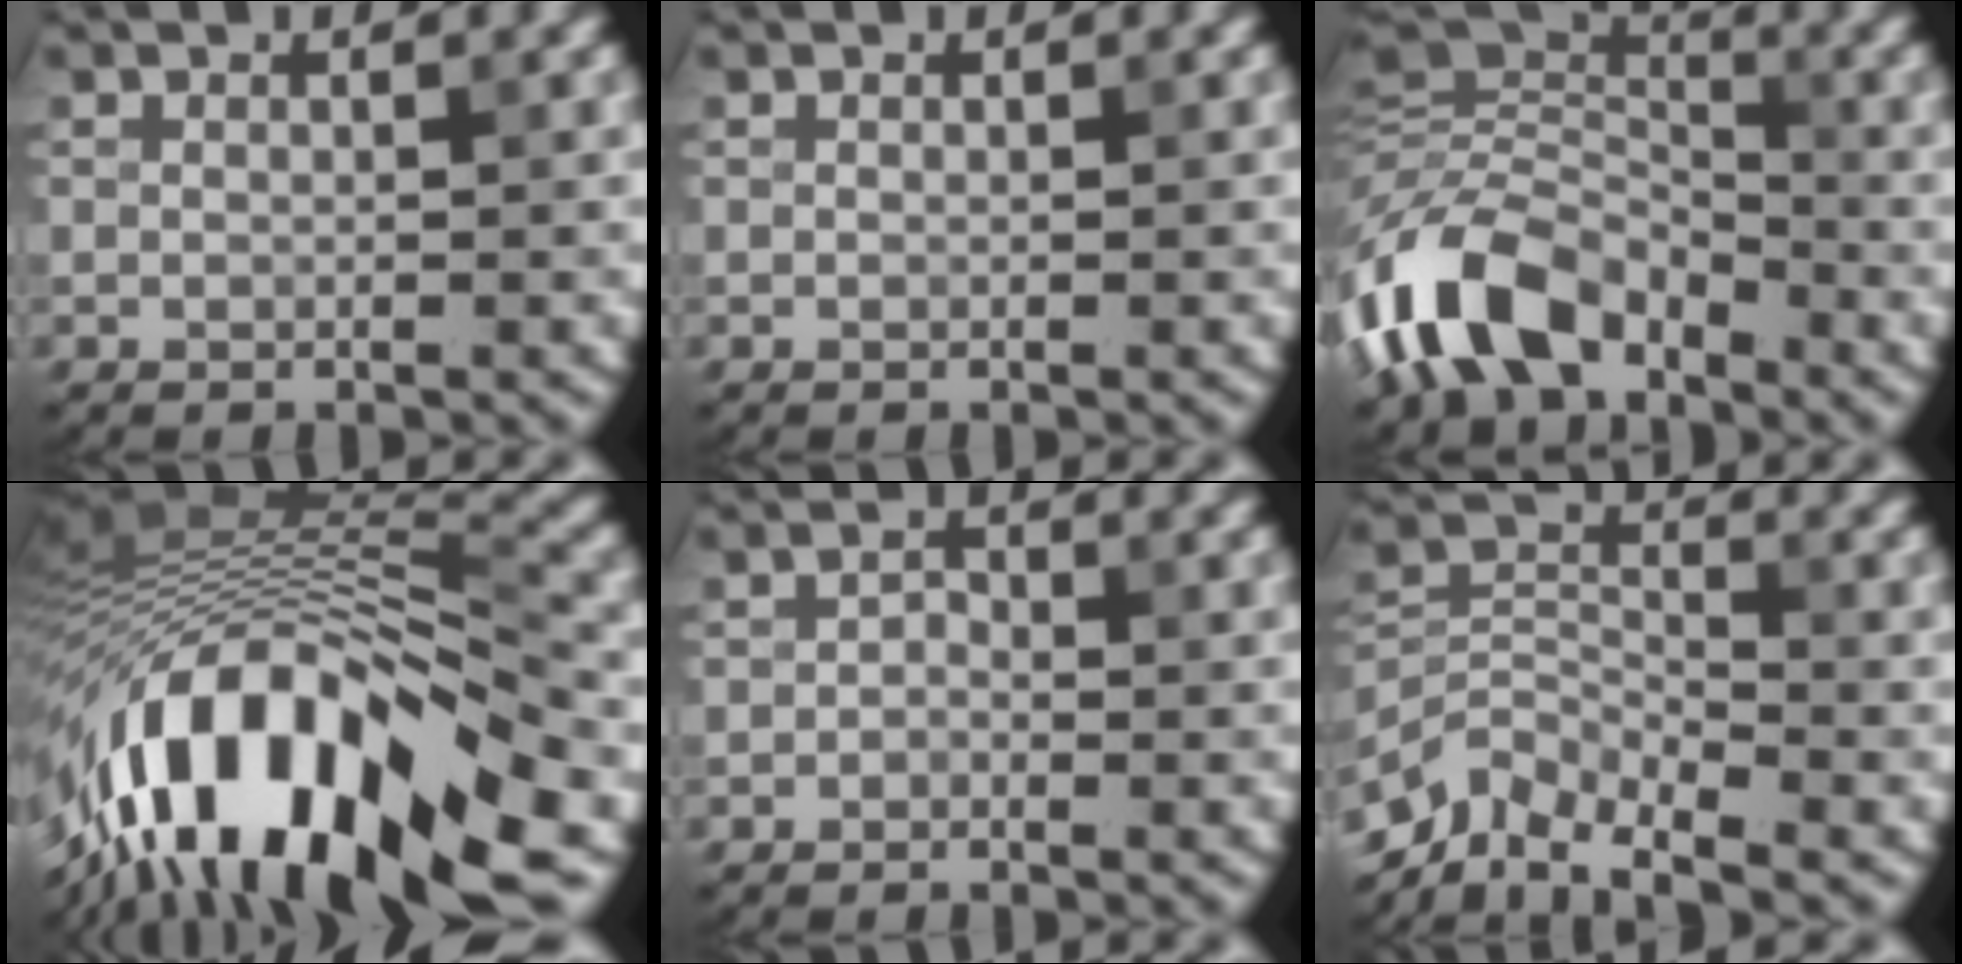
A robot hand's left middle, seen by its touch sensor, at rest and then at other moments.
{"total": 0.0}
{"total": 9.1, "force": [-5.9, 4.7, 5.0], "torque": [-0.106, 0.009, -0.120]}
{"total": 14.9, "force": [-8.9, 4.9, 10.9], "torque": [-0.191, 0.026, -0.142]}
{"total": 1.1, "force": [-1.1, 0.4, 0.0], "torque": [-0.006, 0.001, -0.012]}
{"total": 5.6, "force": [-5.2, 1.7, 1.4], "torque": [-0.033, -0.003, -0.097]}